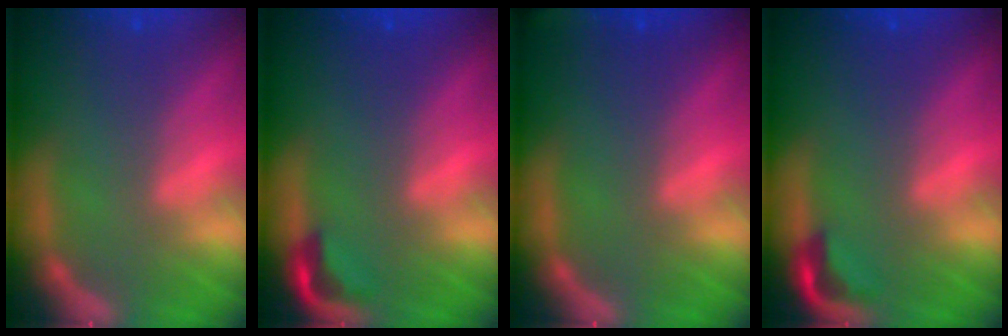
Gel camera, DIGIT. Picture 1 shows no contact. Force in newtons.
{"total": 2.4}
{"total": 2.4}
{"total": 2.4}